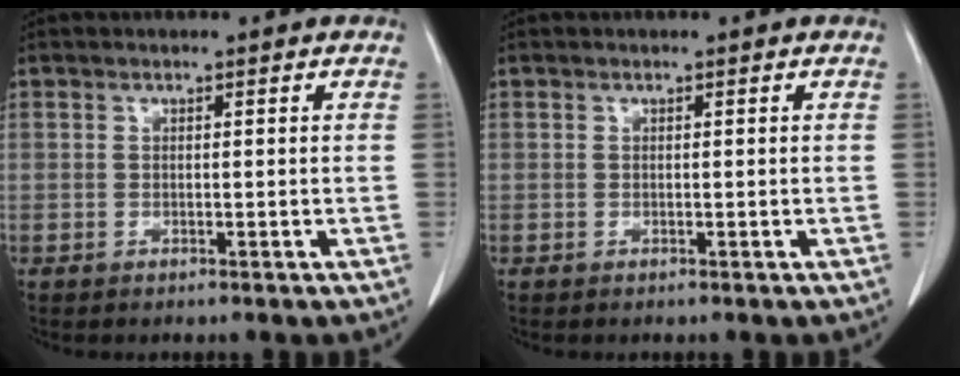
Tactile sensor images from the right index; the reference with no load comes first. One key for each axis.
{"total": 0.0}